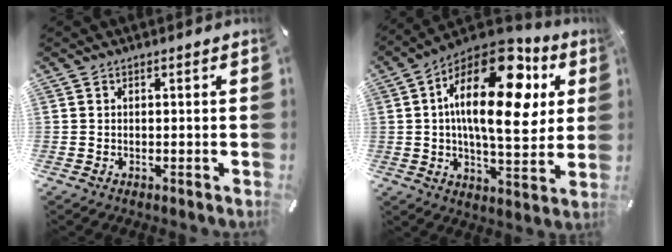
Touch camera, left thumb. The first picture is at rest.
{"total": 24.5, "force": [7.5, 11.8, 20.0], "torque": [-0.349, -0.043, 0.117]}